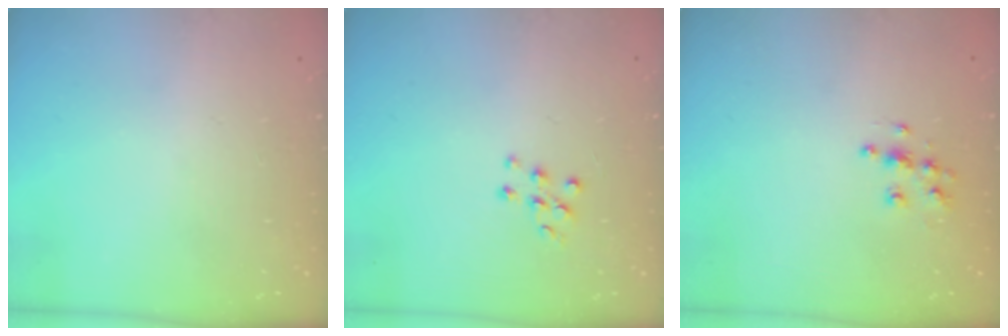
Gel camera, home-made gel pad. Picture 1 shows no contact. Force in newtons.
{"total": 5.6, "press": 5.6, "slide": 0.8}
{"total": 6.6, "press": 6.6, "slide": 0.3}